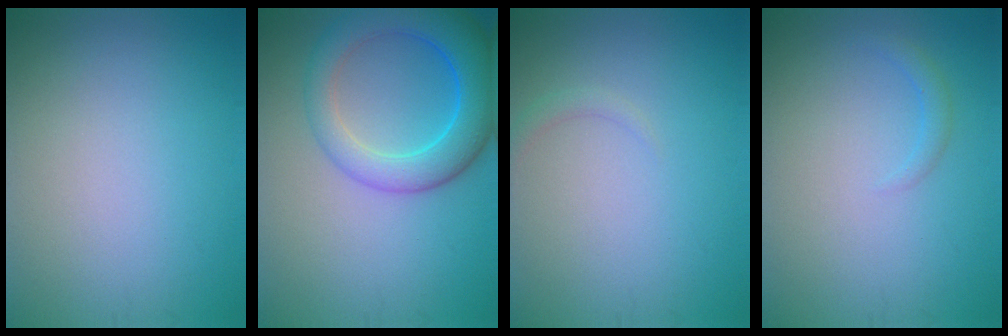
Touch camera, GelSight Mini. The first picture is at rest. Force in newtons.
{"total": 7.0, "press": 7.0, "slide": 0.5}
{"total": 0.8, "press": 0.8, "slide": 0.1}
{"total": 1.0, "press": 1.0, "slide": 0.1}